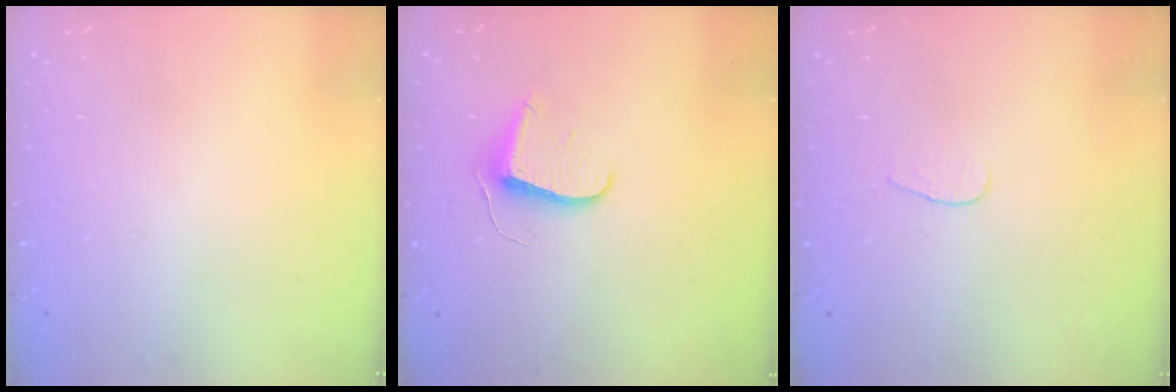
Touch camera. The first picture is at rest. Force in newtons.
{"total": 7.1, "press": 7.1, "slide": 0.5}
{"total": 2.8, "press": 2.8, "slide": 0.3}